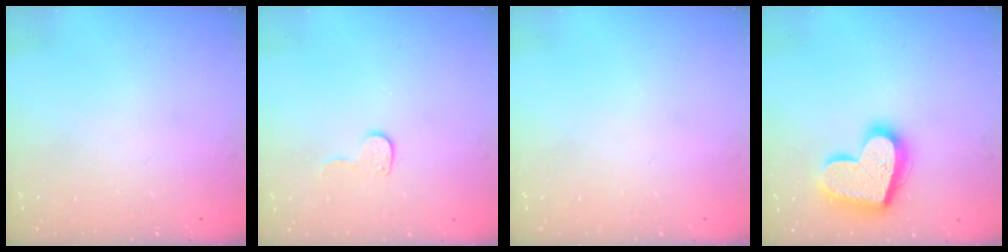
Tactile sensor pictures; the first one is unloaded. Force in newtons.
{"total": 6.4, "press": 6.4, "slide": 0.5}
{"total": 0.0}
{"total": 20.1, "press": 20.0, "slide": 1.7}